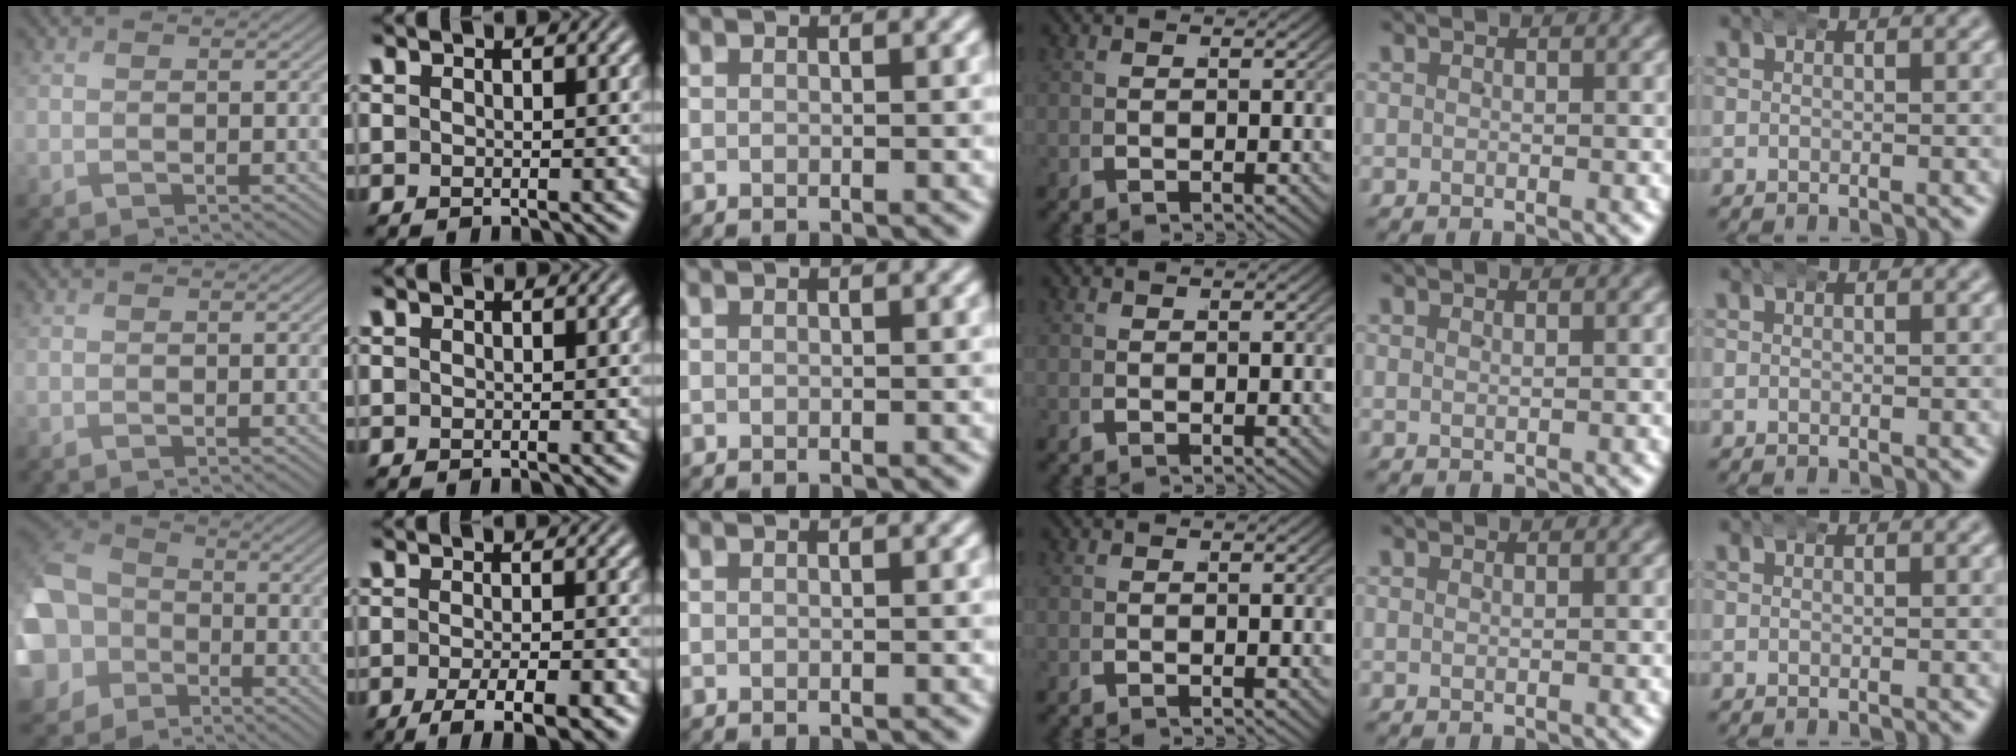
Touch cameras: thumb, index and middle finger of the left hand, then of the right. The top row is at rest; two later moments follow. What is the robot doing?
{"motion": "wrap", "object": "arm wrap"}